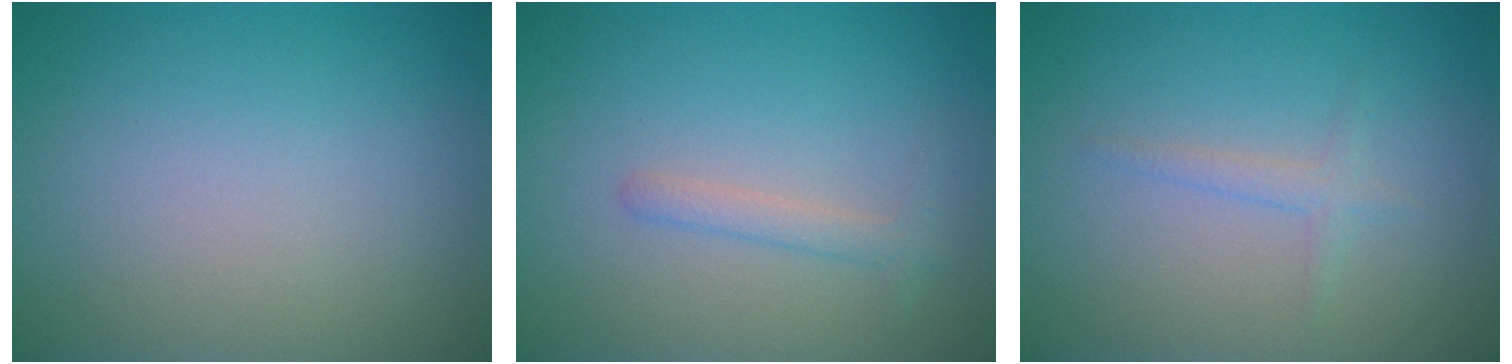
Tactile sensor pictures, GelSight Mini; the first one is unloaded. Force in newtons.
{"total": 1.4, "press": 1.4, "slide": 0.0}
{"total": 1.2, "press": 1.2, "slide": 0.1}